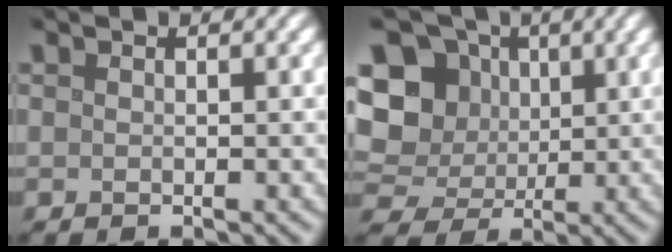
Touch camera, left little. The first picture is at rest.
{"total": 10.4, "force": [2.8, 8.8, 4.8], "torque": [-0.108, 0.028, 0.035]}